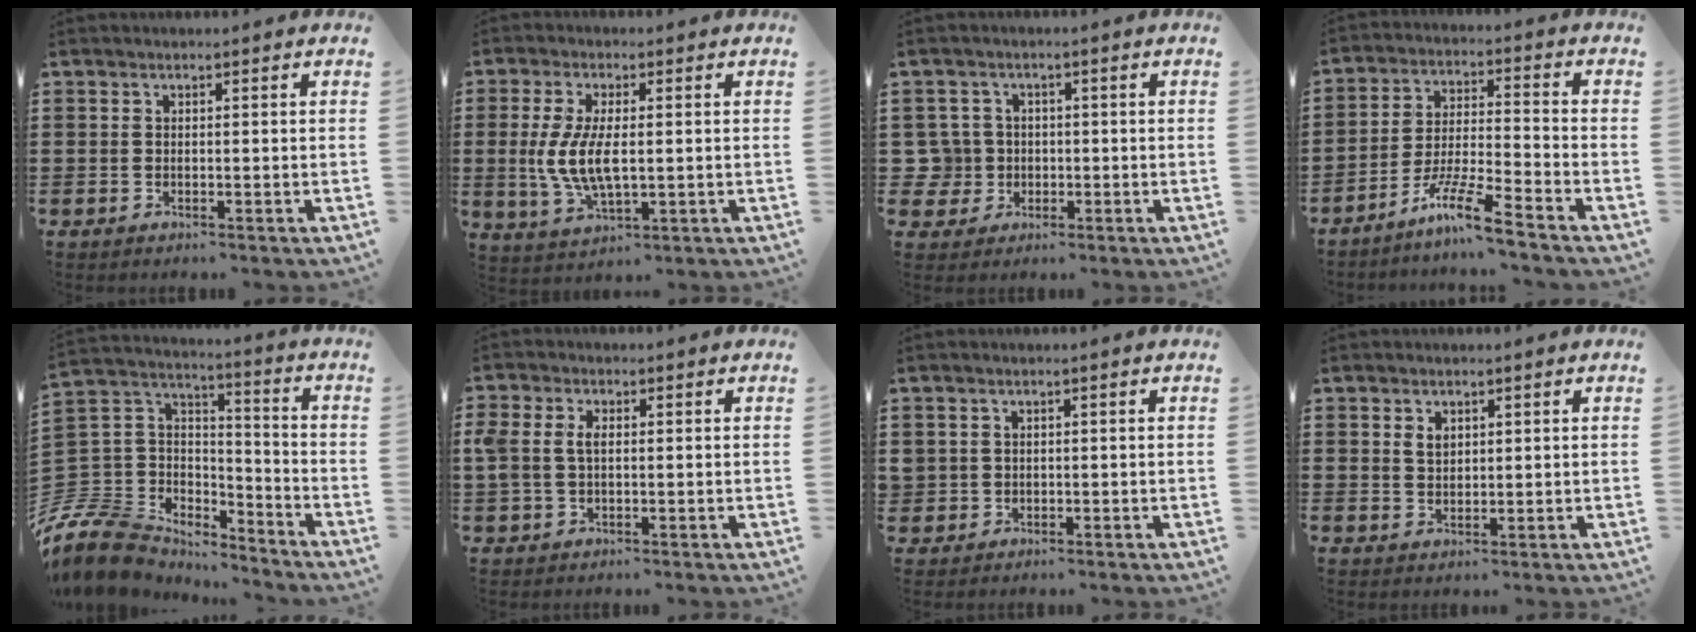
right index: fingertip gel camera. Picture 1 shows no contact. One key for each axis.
{"total": 7.4, "fx": 0.0, "fy": 2.9, "fz": 6.8, "tx": -0.153, "ty": -0.004, "tz": -0.005}
{"total": 4.3, "fx": -0.3, "fy": 4.2, "fz": 0.7, "tx": -0.047, "ty": 0.007, "tz": -0.011}
{"total": 8.6, "fx": -6.7, "fy": -0.2, "fz": 5.4, "tx": -0.115, "ty": -0.009, "tz": -0.131}
{"total": 10.6, "fx": -8.5, "fy": 5.8, "fz": 2.7, "tx": -0.103, "ty": 0.005, "tz": -0.171}
{"total": 3.1, "fx": 0.4, "fy": 1.9, "fz": 2.4, "tx": -0.067, "ty": 0.004, "tz": 0.001}
{"total": 1.2, "fx": 0.1, "fy": 1.2, "fz": 0.0, "tx": -0.004, "ty": 0.006, "tz": 0.001}
{"total": 1.8, "fx": 1.0, "fy": 1.1, "fz": 1.0, "tx": -0.023, "ty": 0.002, "tz": 0.019}